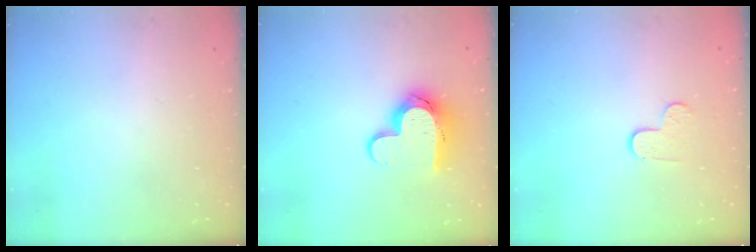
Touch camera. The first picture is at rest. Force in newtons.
{"total": 14.0, "press": 13.9, "slide": 1.4}
{"total": 5.3, "press": 5.3, "slide": 0.4}